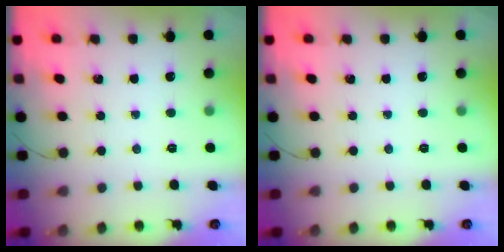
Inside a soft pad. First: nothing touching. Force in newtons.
{"total": 0.0}